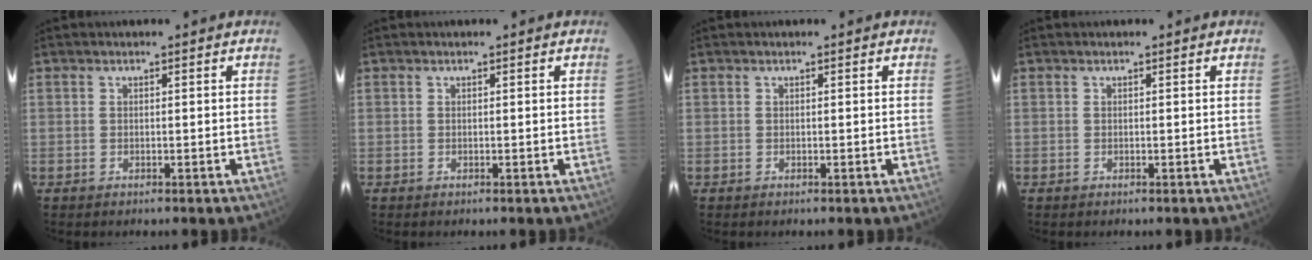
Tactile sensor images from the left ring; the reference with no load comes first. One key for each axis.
{"total": 0.0}
{"total": 0.0}
{"total": 0.0}